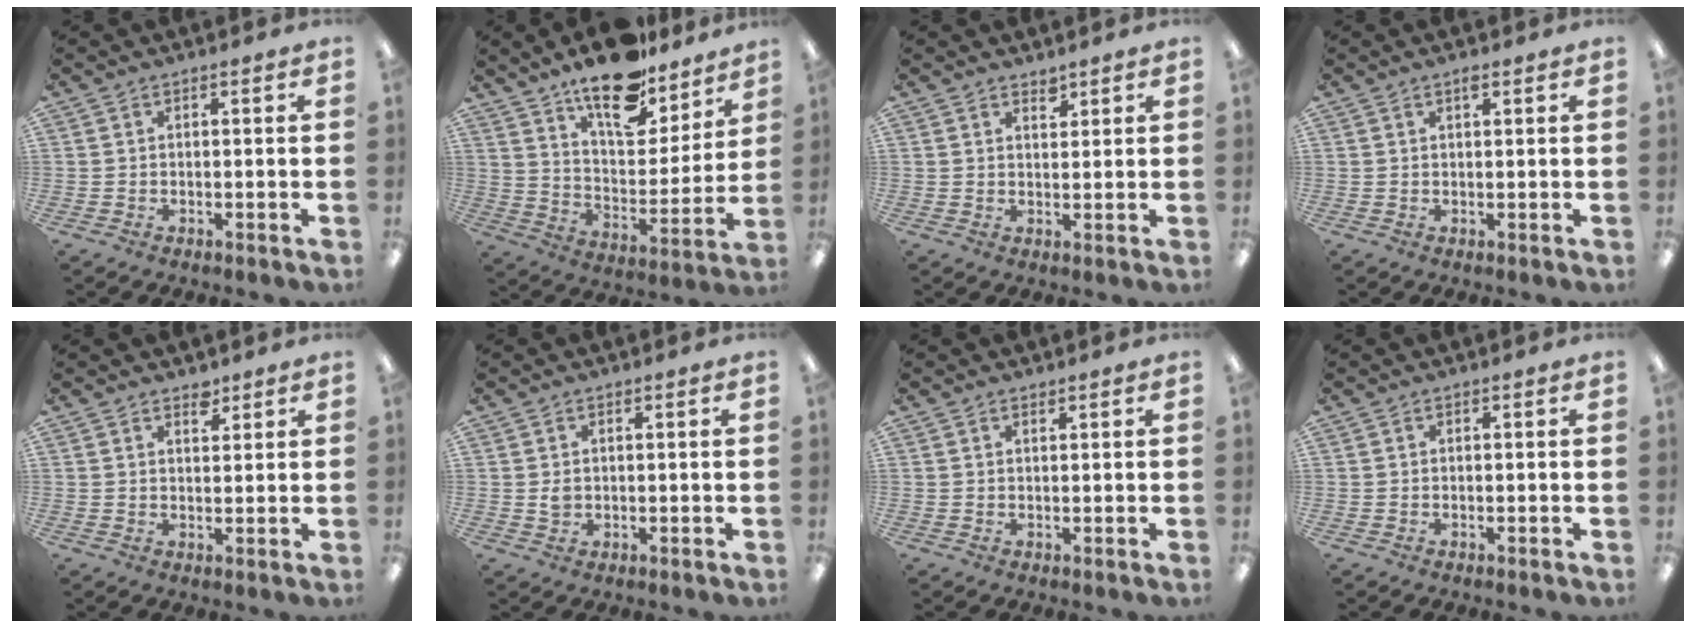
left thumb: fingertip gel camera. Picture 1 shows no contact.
{"total": 18.2, "force": [14.1, 7.3, 8.8], "torque": [-0.139, -0.095, 0.243]}
{"total": 2.3, "force": [2.1, 0.8, 0.4], "torque": [0.006, -0.017, 0.035]}
{"total": 1.1, "force": [0.9, 0.2, 0.6], "torque": [-0.006, -0.003, 0.014]}
{"total": 2.9, "force": [2.4, 1.3, 0.9], "torque": [0.005, -0.017, 0.040]}
{"total": 1.9, "force": [0.3, 1.5, 1.0], "torque": [-0.013, 0.000, 0.004]}
{"total": 0.8, "force": [0.8, 0.2, 0.1], "torque": [-0.003, -0.001, 0.015]}
{"total": 0.0}